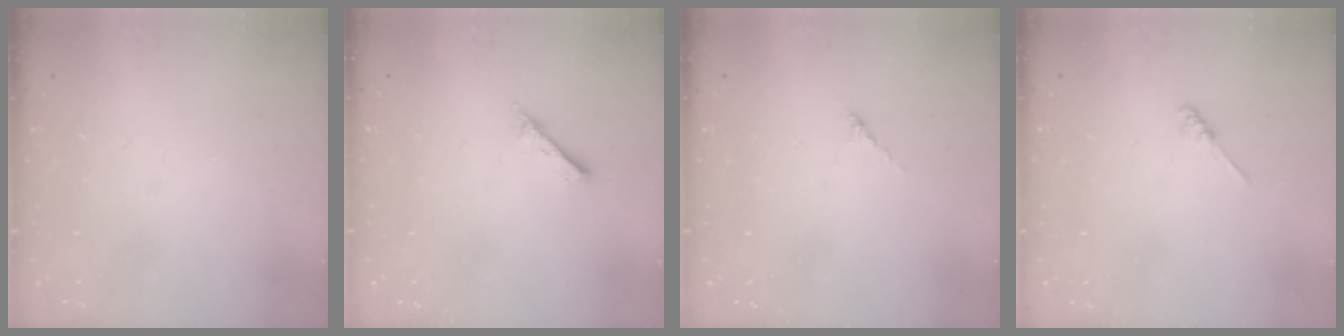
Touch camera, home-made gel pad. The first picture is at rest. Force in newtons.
{"total": 2.4, "press": 2.4, "slide": 0.3}
{"total": 2.7, "press": 2.7, "slide": 0.7}
{"total": 1.2, "press": 1.1, "slide": 0.3}